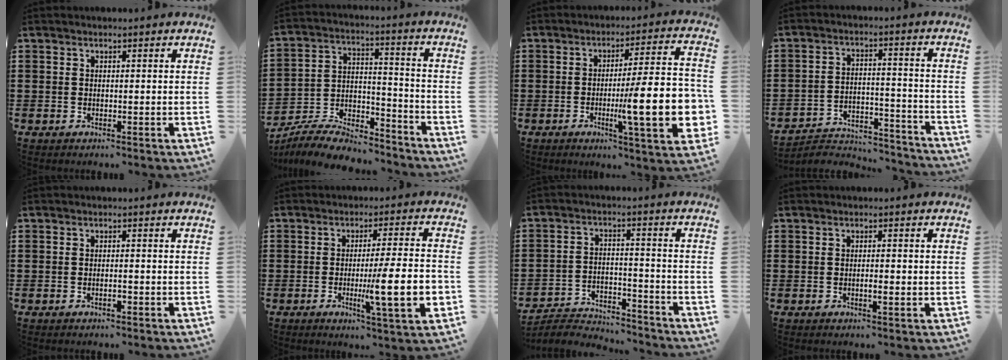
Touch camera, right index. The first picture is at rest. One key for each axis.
{"total": 8.3, "fx": -7.6, "fy": 1.9, "fz": 2.6, "tx": -0.050, "ty": 0.017, "tz": -0.148}
{"total": 16.6, "fx": -3.5, "fy": 3.1, "fz": 15.9, "tx": -0.239, "ty": -0.008, "tz": -0.054}
{"total": 4.9, "fx": -4.6, "fy": 1.2, "fz": 0.9, "tx": -0.016, "ty": 0.013, "tz": -0.094}
{"total": 1.1, "fx": -0.6, "fy": 0.2, "fz": 0.9, "tx": -0.019, "ty": -0.005, "tz": -0.009}
{"total": 12.4, "fx": -2.5, "fy": 1.6, "fz": 12.0, "tx": -0.194, "ty": -0.016, "tz": -0.046}
{"total": 4.4, "fx": -4.3, "fy": 0.8, "fz": 0.5, "tx": -0.021, "ty": 0.005, "tz": -0.093}
{"total": 2.1, "fx": -0.4, "fy": 0.4, "fz": 2.1, "tx": -0.035, "ty": -0.001, "tz": -0.008}